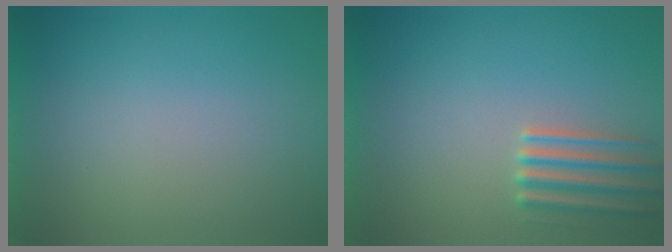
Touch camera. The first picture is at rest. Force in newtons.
{"total": 3.8}